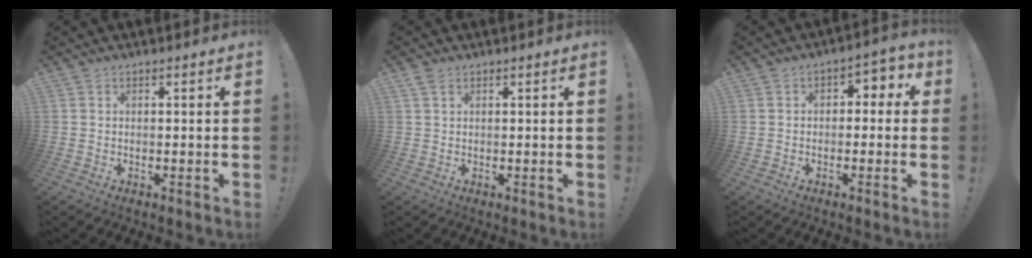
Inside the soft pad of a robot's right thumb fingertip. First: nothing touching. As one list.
[{"total": 1.9, "force": [1.1, 1.0, 1.1], "torque": [-0.019, 0.001, 0.020]}, {"total": 3.9, "force": [-1.1, 3.0, 2.1], "torque": [-0.013, 0.008, -0.026]}]